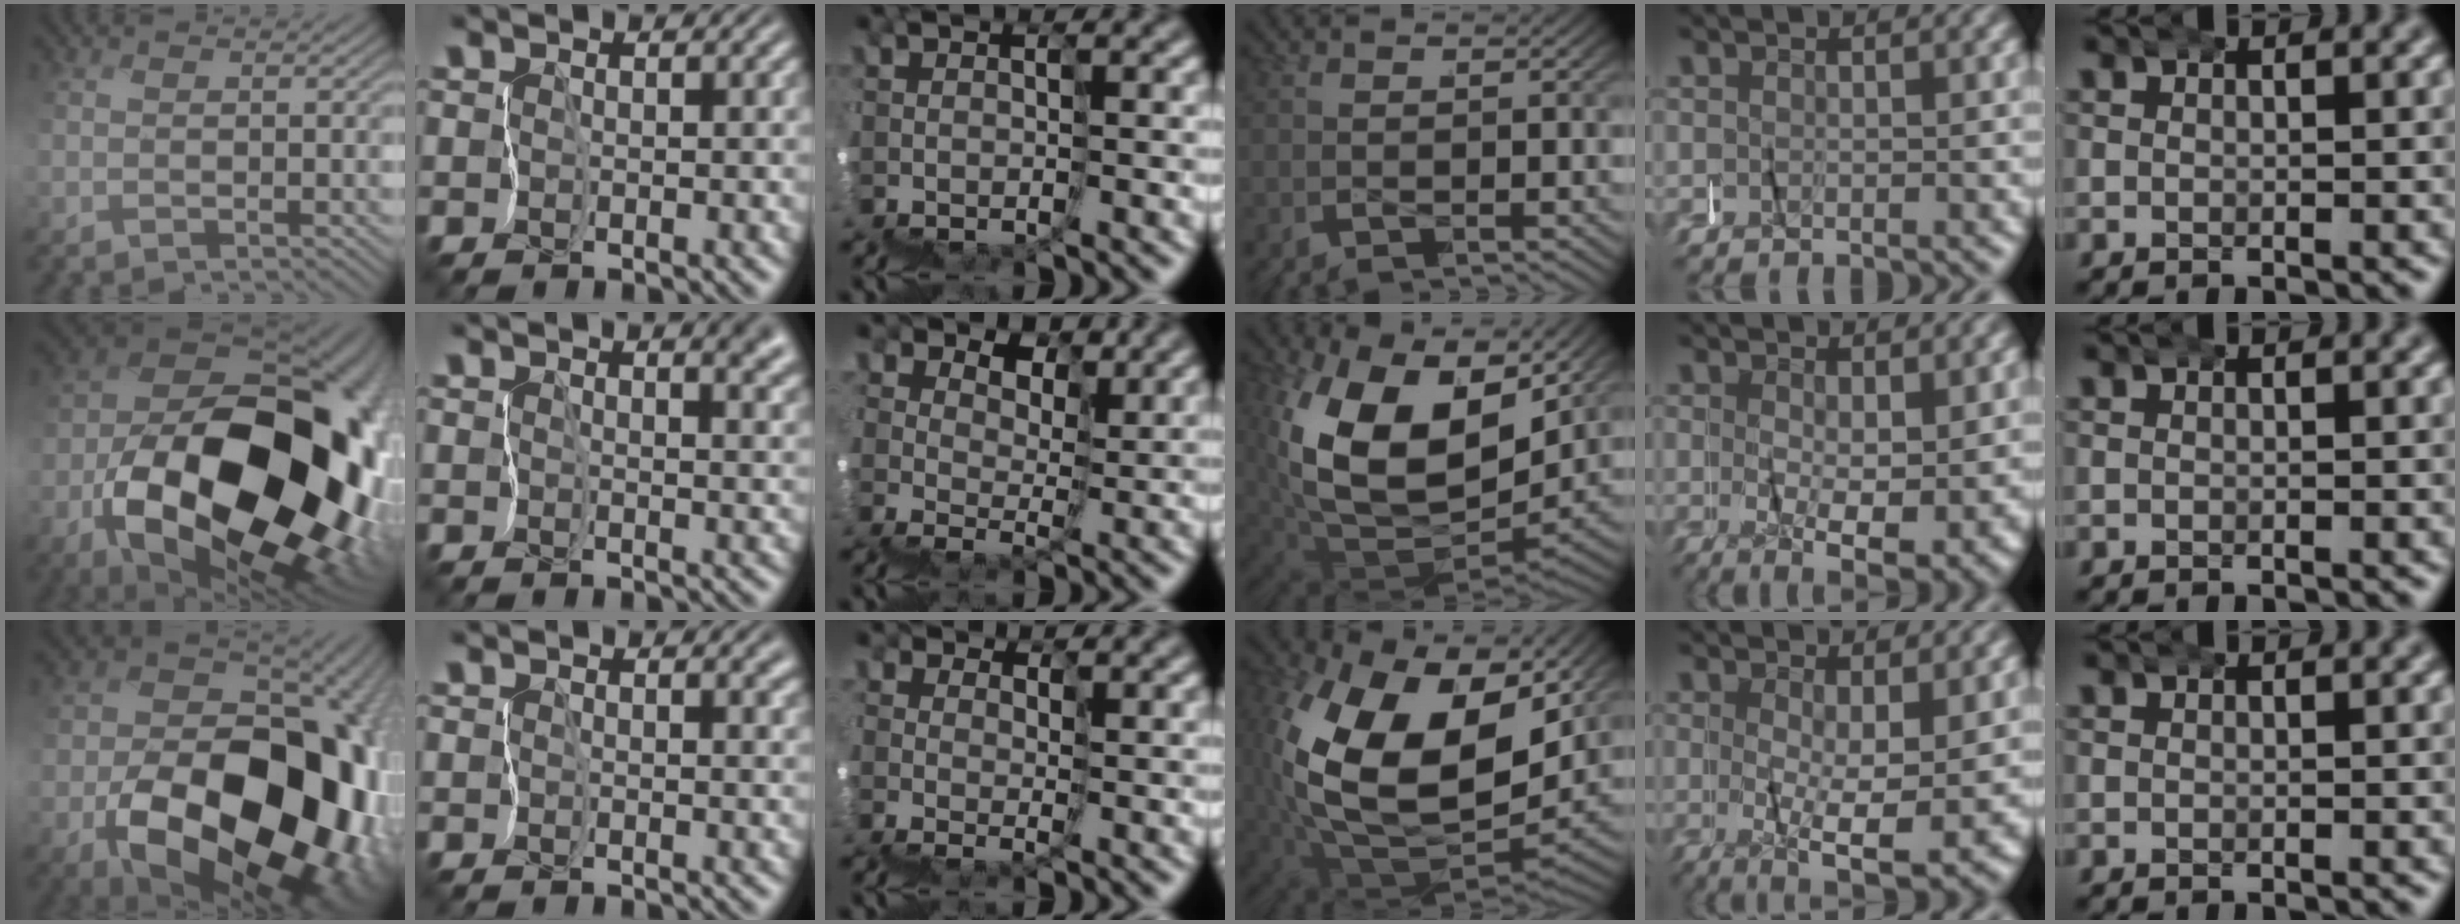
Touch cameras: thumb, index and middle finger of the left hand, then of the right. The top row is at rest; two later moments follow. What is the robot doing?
{"motion": "wrap", "object": "masking tape"}